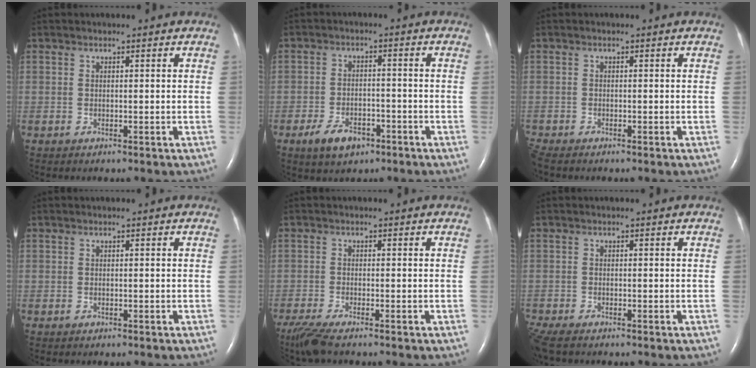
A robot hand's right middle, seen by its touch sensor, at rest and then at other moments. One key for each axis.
{"total": 5.9, "fx": -3.5, "fy": 3.1, "fz": 3.6, "tx": -0.070, "ty": 0.000, "tz": -0.055}
{"total": 1.2, "fx": -1.2, "fy": 0.1, "fz": 0.3, "tx": -0.012, "ty": -0.005, "tz": -0.023}
{"total": 0.0}
{"total": 5.0, "fx": -4.0, "fy": 0.3, "fz": 3.0, "tx": -0.065, "ty": -0.017, "tz": -0.076}
{"total": 3.5, "fx": -2.9, "fy": 0.8, "fz": 1.7, "tx": -0.042, "ty": -0.012, "tz": -0.053}